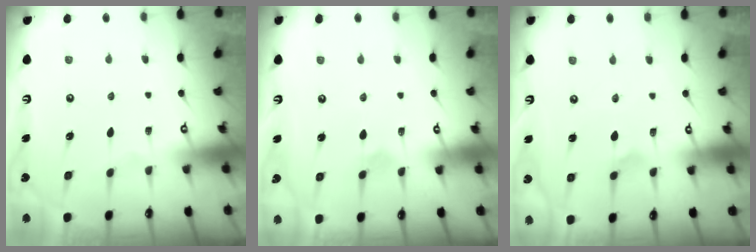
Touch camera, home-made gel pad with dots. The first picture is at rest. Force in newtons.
{"total": 3.0, "press": 3.0, "slide": 0.2}
{"total": 2.3, "press": 2.3, "slide": 0.2}